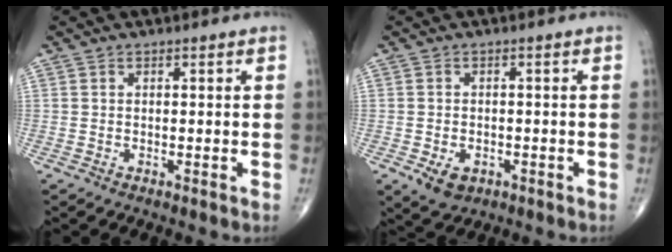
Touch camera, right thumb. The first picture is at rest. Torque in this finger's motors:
{"motor_torque": [0.53, 0.47, -0.12, -0.12, 0.00]}